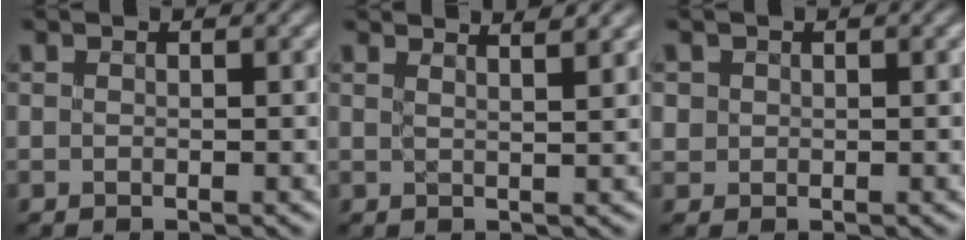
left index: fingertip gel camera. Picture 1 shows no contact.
{"total": 4.1, "force": [3.3, 1.2, 2.0], "torque": [-0.002, 0.023, 0.012]}
{"total": 0.6, "force": [0.1, 0.6, -0.2], "torque": [0.000, -0.005, 0.008]}